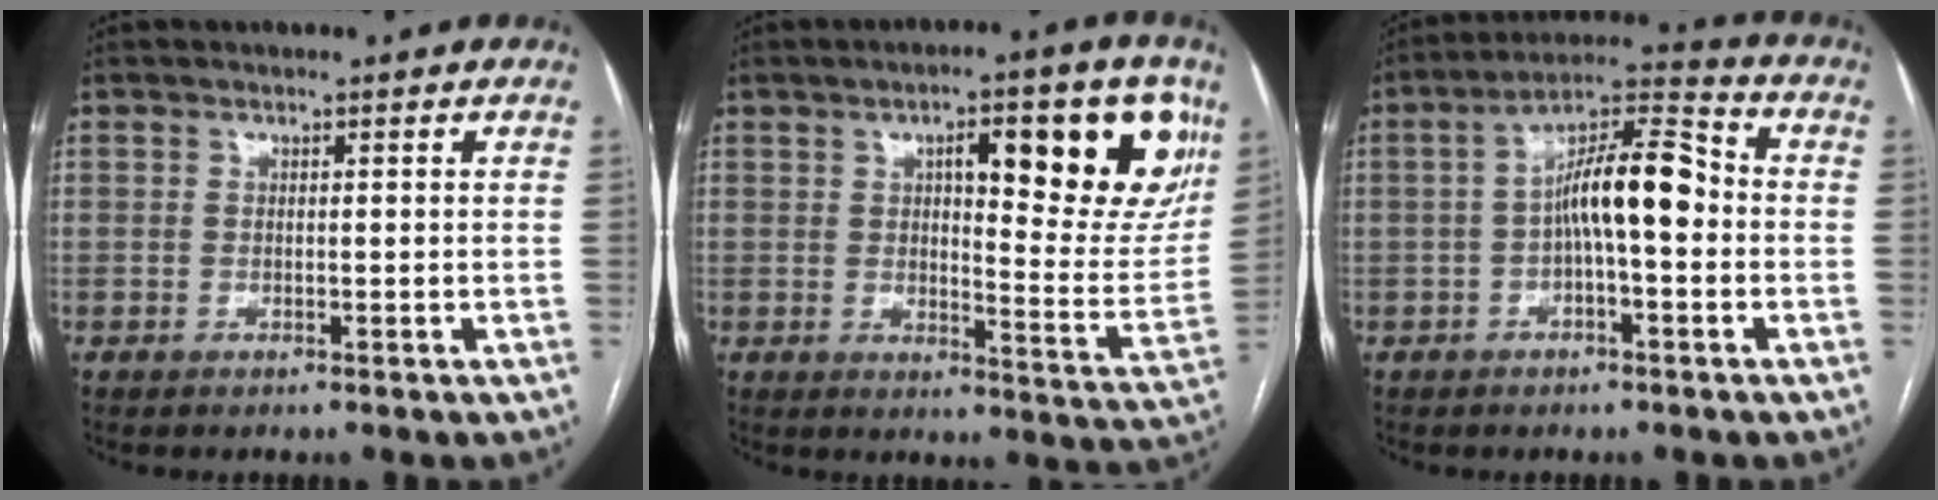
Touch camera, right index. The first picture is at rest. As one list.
[{"total": 17.8, "force": [7.4, 4.5, 15.6], "torque": [-0.189, -0.001, 0.100]}, {"total": 10.6, "force": [-0.7, 2.6, 10.3], "torque": [-0.179, 0.036, -0.016]}]